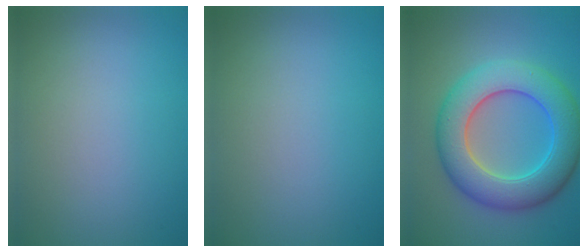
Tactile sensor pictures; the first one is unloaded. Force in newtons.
{"total": 0.0}
{"total": 9.0, "press": 9.0, "slide": 0.4}